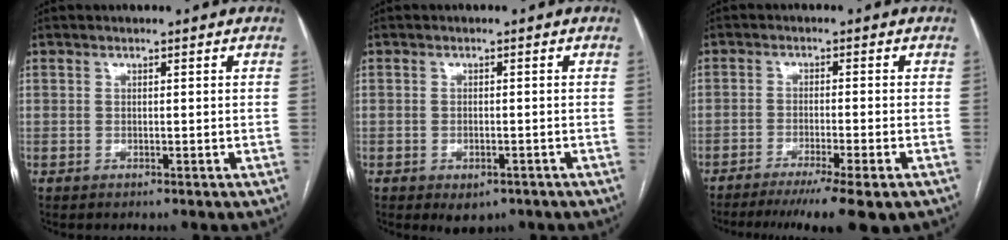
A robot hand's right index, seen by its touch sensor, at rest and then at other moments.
{"total": 3.2, "force": [-1.8, 1.7, 1.9], "torque": [-0.022, -0.002, -0.014]}
{"total": 11.1, "force": [-8.3, 0.0, 7.3], "torque": [-0.098, -0.026, -0.126]}